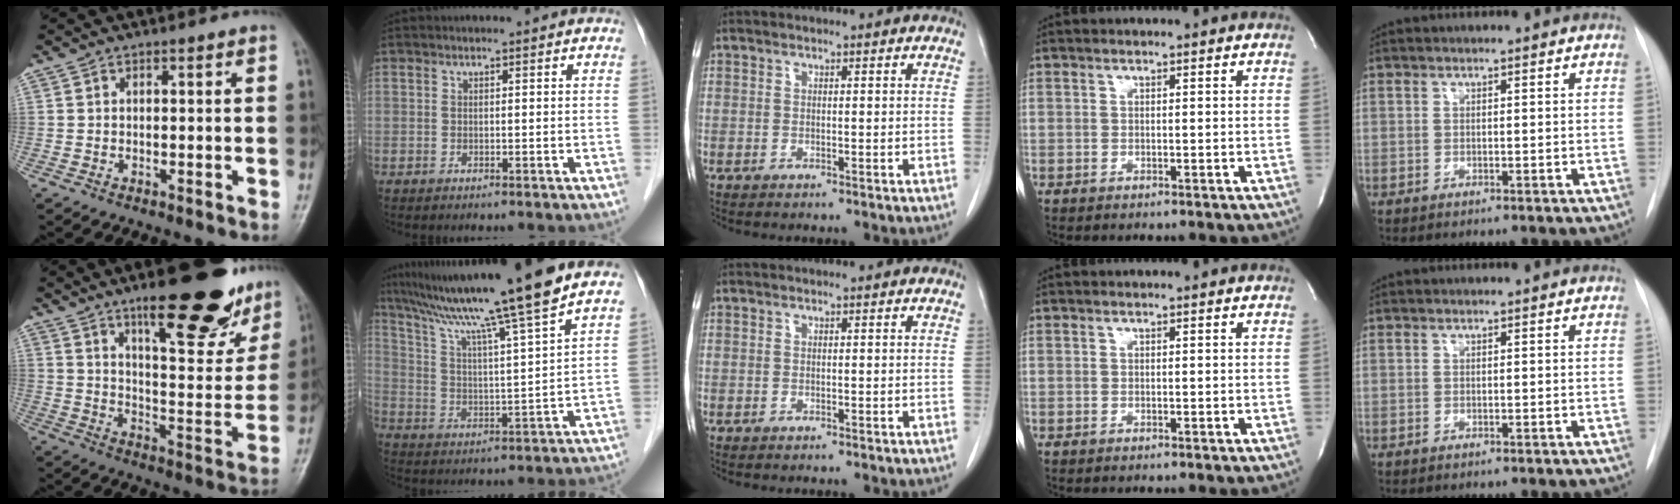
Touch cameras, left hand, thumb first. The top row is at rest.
{"thumb": {"total": 21.6, "force": [14.6, 6.4, 14.5], "torque": [-0.151, -0.080, 0.215]}, "index": {"total": 16.2, "force": [13.2, -2.8, 9.0], "torque": [-0.154, -0.017, 0.212]}}